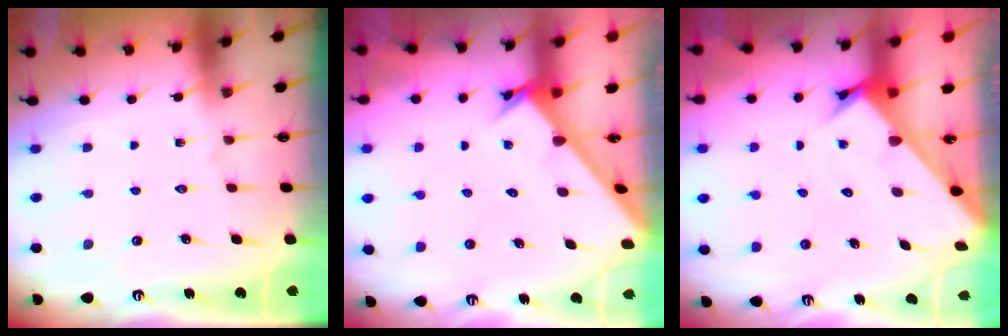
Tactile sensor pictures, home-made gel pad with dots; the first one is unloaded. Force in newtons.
{"total": 2.5, "press": 2.5, "slide": 0.3}
{"total": 2.6, "press": 2.6, "slide": 0.2}